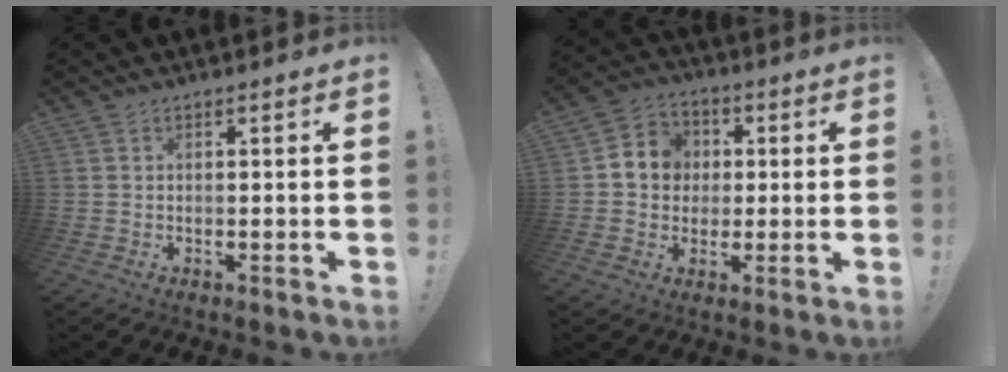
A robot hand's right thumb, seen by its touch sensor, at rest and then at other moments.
{"total": 9.0, "force": [0.6, 8.4, 3.0], "torque": [-0.040, 0.009, 0.020]}